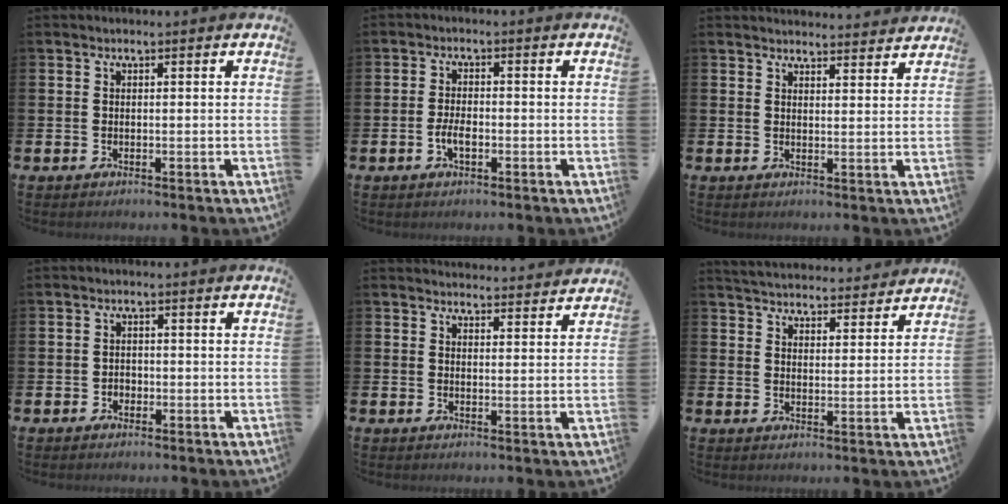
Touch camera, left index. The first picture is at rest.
{"total": 2.6, "force": [-0.8, 1.2, 2.2], "torque": [-0.036, -0.001, -0.015]}
{"total": 3.2, "force": [3.2, 0.2, -0.1], "torque": [0.007, -0.025, 0.056]}
{"total": 1.3, "force": [-0.6, 1.1, 0.3], "torque": [-0.004, 0.002, -0.015]}
{"total": 3.4, "force": [3.4, 0.4, -0.1], "torque": [0.008, -0.027, 0.060]}
{"total": 4.9, "force": [4.8, 0.7, 0.1], "torque": [-0.016, -0.035, 0.084]}